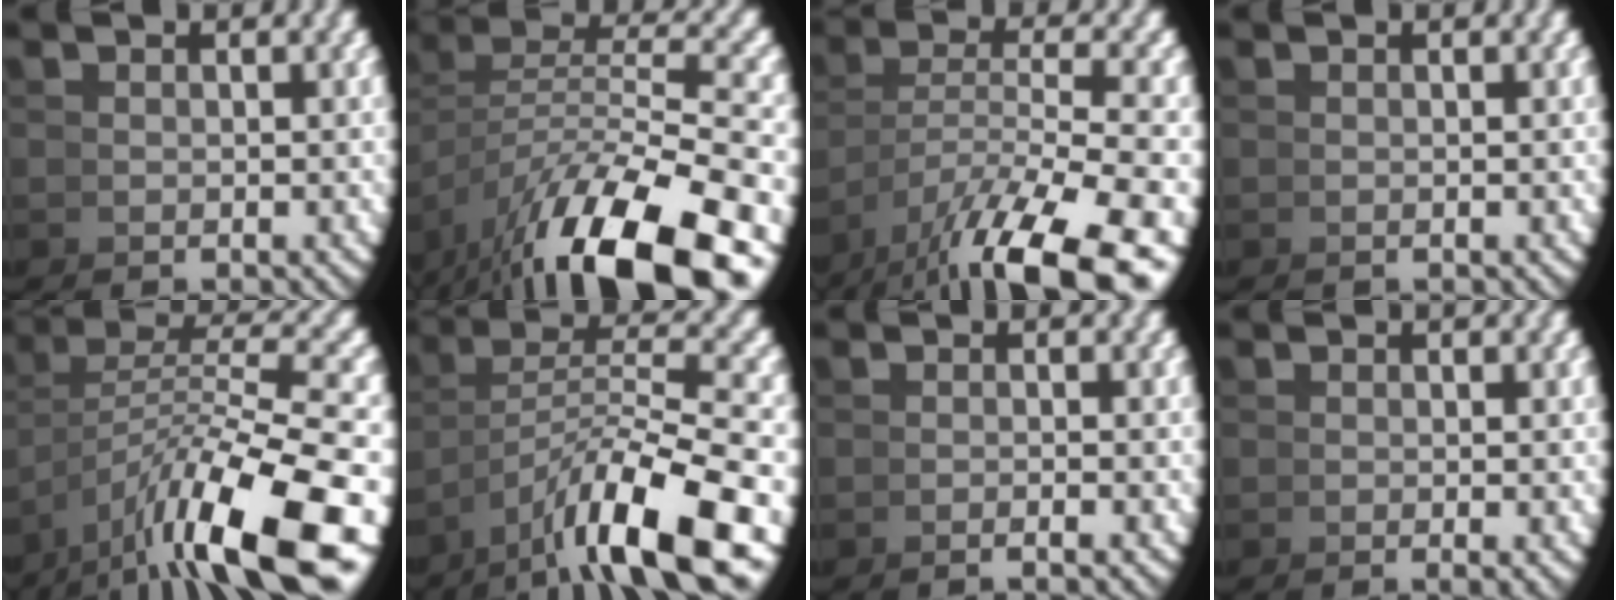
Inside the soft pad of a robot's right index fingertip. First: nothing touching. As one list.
[{"total": 9.5, "force": [-3.4, 4.4, 7.7], "torque": [-0.121, -0.007, -0.041]}, {"total": 8.7, "force": [-3.4, 4.0, 6.9], "torque": [-0.122, -0.035, -0.024]}, {"total": 0.0}, {"total": 8.9, "force": [-2.1, 3.4, 7.9], "torque": [-0.125, -0.012, -0.017]}, {"total": 9.1, "force": [-2.6, 4.2, 7.6], "torque": [-0.108, -0.016, -0.022]}, {"total": 0.9, "force": [-0.7, -0.5, 0.4], "torque": [-0.004, 0.009, -0.017]}, {"total": 1.1, "force": [-0.5, 0.3, 1.0], "torque": [-0.013, -0.001, -0.007]}]